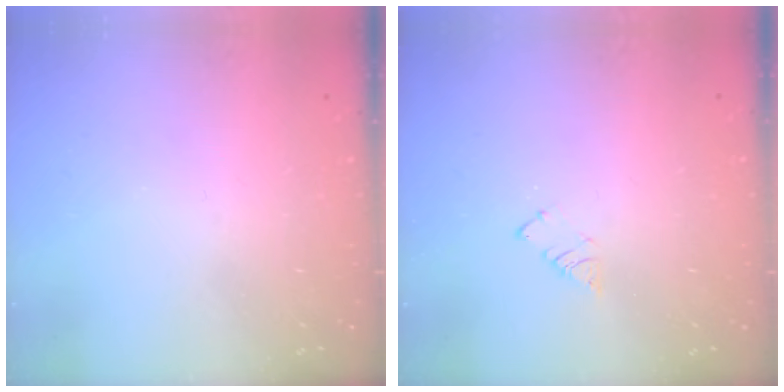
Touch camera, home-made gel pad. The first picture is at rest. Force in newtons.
{"total": 2.9, "press": 2.9, "slide": 0.4}